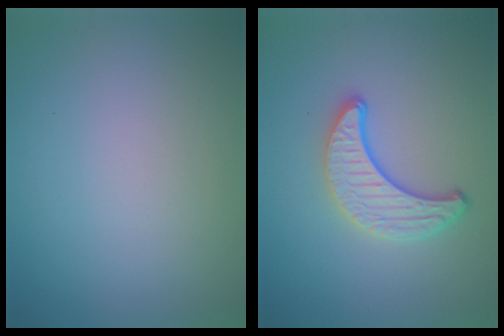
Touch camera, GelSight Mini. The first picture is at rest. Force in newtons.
{"total": 3.7, "press": 3.2, "slide": 1.8}